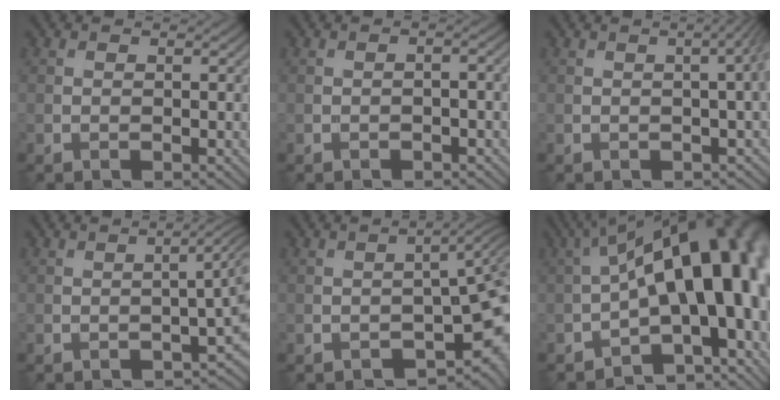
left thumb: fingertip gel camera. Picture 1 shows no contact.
{"total": 1.5, "force": [-0.6, 0.6, 1.3], "torque": [-0.008, 0.007, -0.014]}
{"total": 4.1, "force": [0.1, 1.4, 3.9], "torque": [-0.023, 0.011, 0.004]}
{"total": 4.9, "force": [-1.1, 1.0, 4.6], "torque": [-0.050, 0.004, -0.013]}
{"total": 6.9, "force": [-3.7, 2.0, 5.4], "torque": [-0.068, -0.013, -0.042]}
{"total": 18.9, "force": [-1.3, 9.1, 16.5], "torque": [-0.195, 0.006, -0.004]}